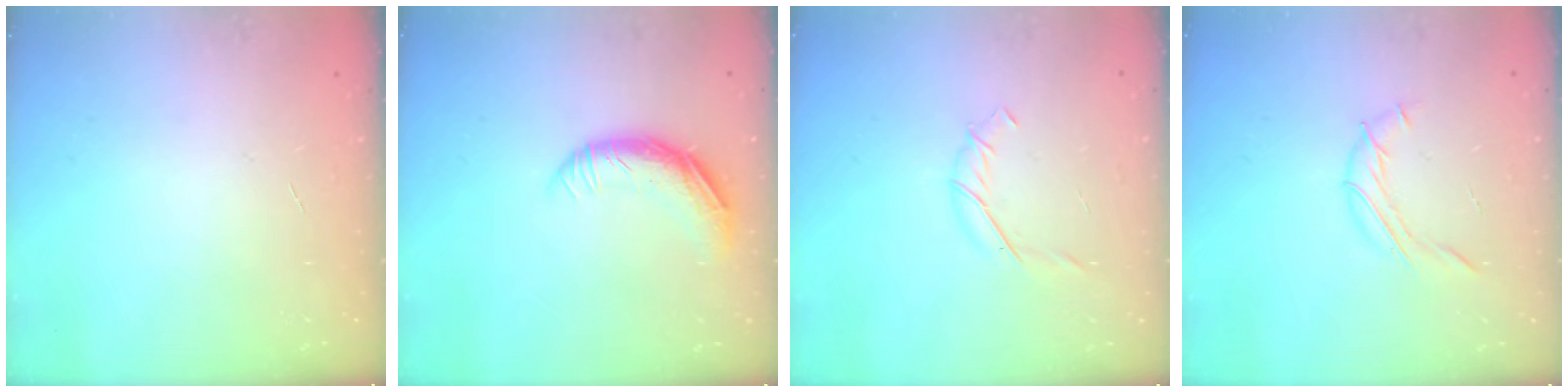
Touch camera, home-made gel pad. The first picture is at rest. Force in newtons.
{"total": 11.5, "press": 11.3, "slide": 1.8}
{"total": 4.2, "press": 4.1, "slide": 1.2}
{"total": 9.6, "press": 9.4, "slide": 2.2}